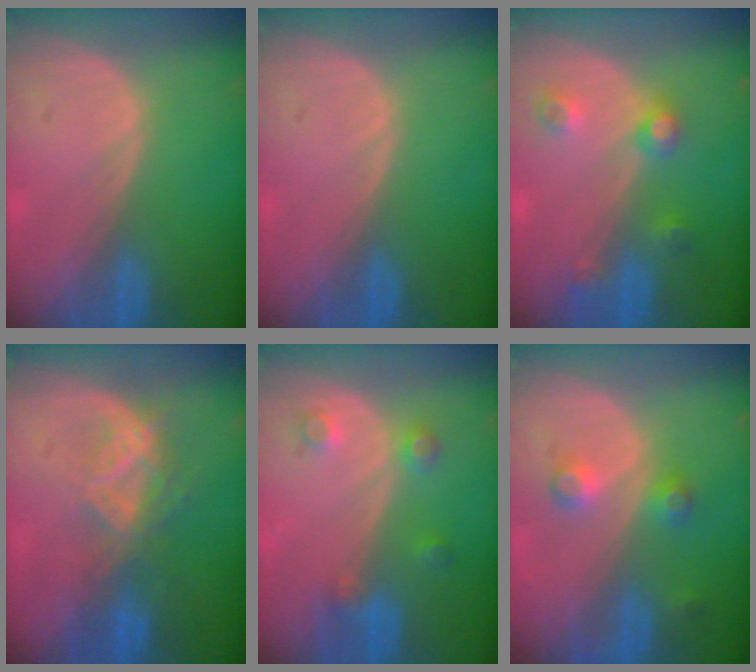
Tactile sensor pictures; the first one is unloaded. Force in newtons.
{"total": 0.0}
{"total": 4.4, "press": 3.9, "slide": 2.1}
{"total": 6.7, "press": 5.9, "slide": 3.2}
{"total": 3.6, "press": 3.3, "slide": 1.5}
{"total": 3.6, "press": 3.5, "slide": 1.0}